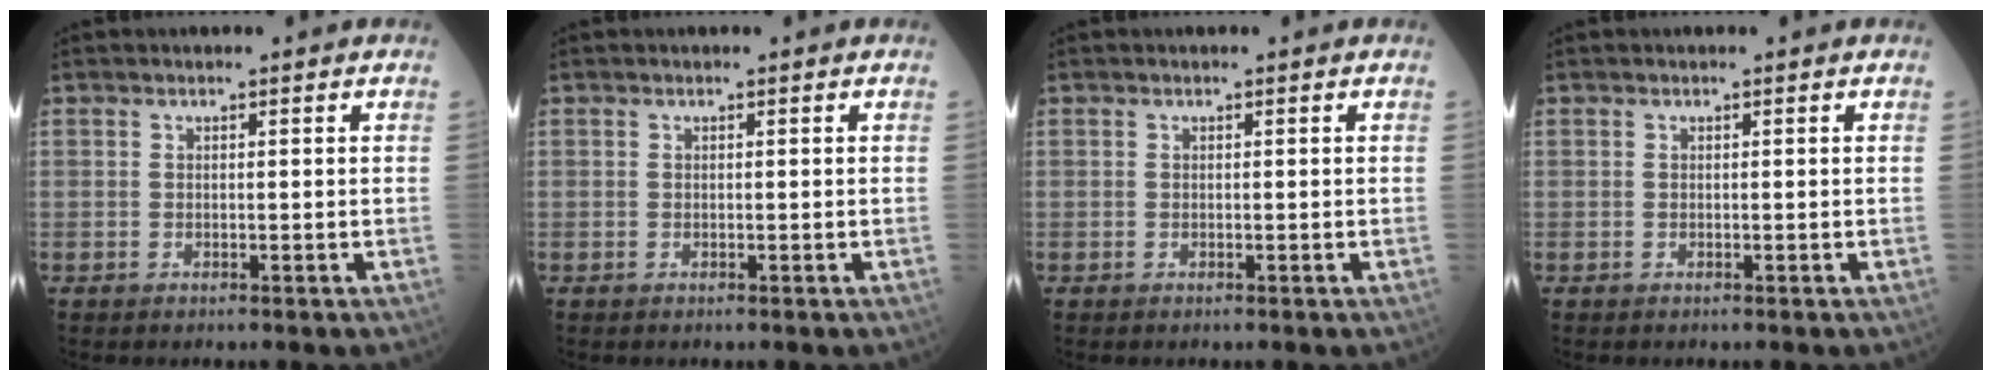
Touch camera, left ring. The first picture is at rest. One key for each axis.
{"total": 0.0}
{"total": 0.0}
{"total": 0.0}